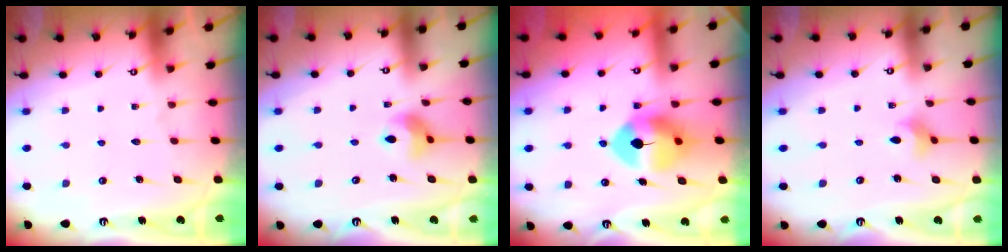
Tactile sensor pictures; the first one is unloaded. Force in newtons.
{"total": 7.8, "press": 7.7, "slide": 1.0}
{"total": 9.4, "press": 9.3, "slide": 1.1}
{"total": 2.7, "press": 2.7, "slide": 0.2}